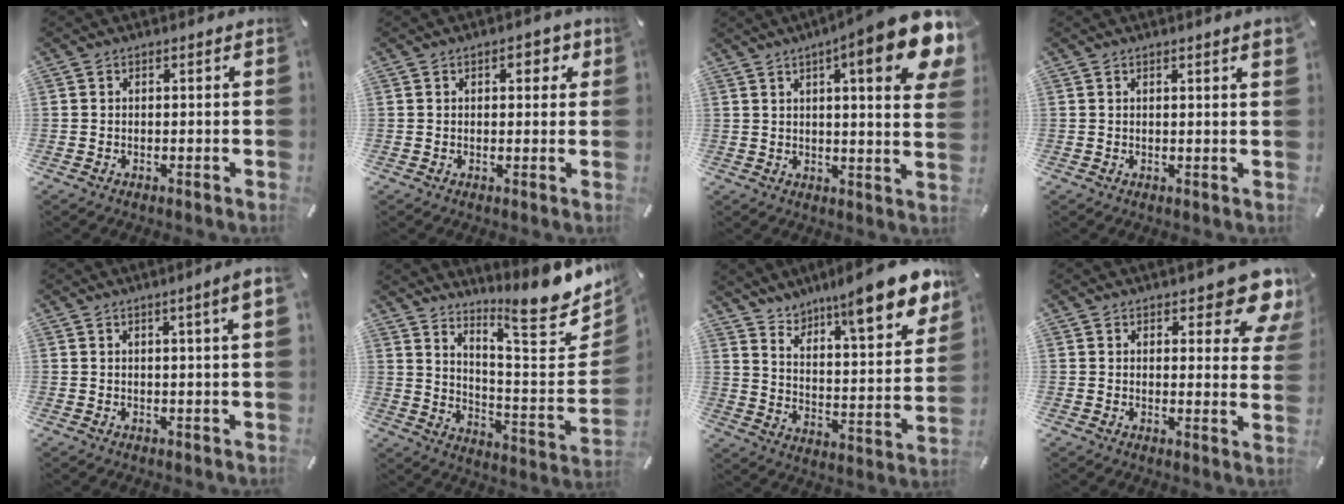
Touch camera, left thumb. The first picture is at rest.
{"total": 4.0, "force": [1.5, 2.2, 3.0], "torque": [-0.039, 0.000, 0.017]}
{"total": 17.0, "force": [8.5, 3.2, 14.4], "torque": [-0.209, -0.044, 0.125]}
{"total": 1.8, "force": [0.9, 0.0, 1.6], "torque": [-0.030, -0.001, 0.016]}
{"total": 4.5, "force": [1.5, 0.2, 4.2], "torque": [-0.071, -0.004, 0.021]}
{"total": 15.6, "force": [13.3, 2.6, 7.8], "torque": [-0.104, -0.130, 0.215]}
{"total": 14.7, "force": [12.3, 3.6, 7.3], "torque": [-0.113, -0.102, 0.203]}
{"total": 10.9, "force": [7.1, 4.6, 6.8], "torque": [-0.071, -0.052, 0.123]}